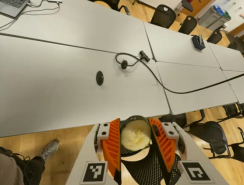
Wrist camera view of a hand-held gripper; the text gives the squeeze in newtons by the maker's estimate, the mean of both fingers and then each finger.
{"total": 4.7, "left": 4.9, "right": 4.5}